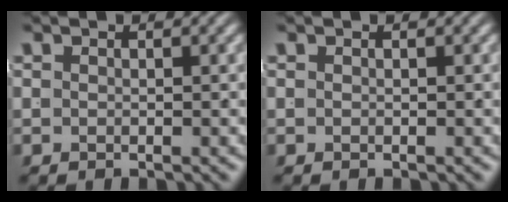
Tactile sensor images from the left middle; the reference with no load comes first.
{"total": 0.0}